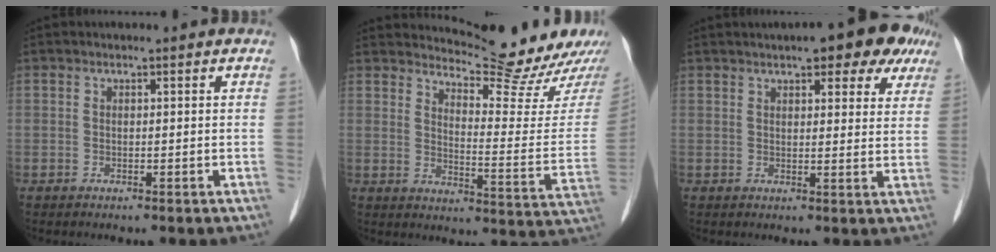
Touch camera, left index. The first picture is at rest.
{"total": 13.8, "force": [13.5, -0.3, 2.9], "torque": [-0.034, -0.080, 0.173]}
{"total": 10.8, "force": [7.6, 3.3, 6.8], "torque": [-0.075, 0.012, 0.086]}